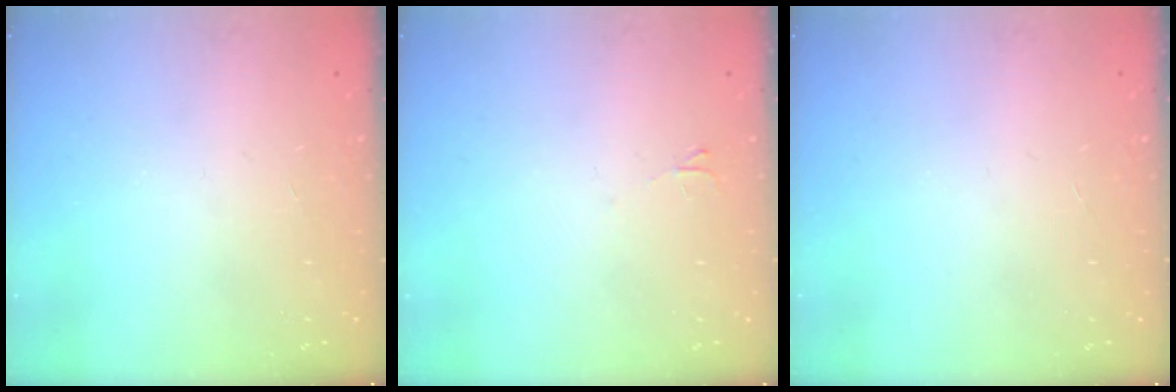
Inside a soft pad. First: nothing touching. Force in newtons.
{"total": 3.1, "press": 3.1, "slide": 0.4}
{"total": 0.0}